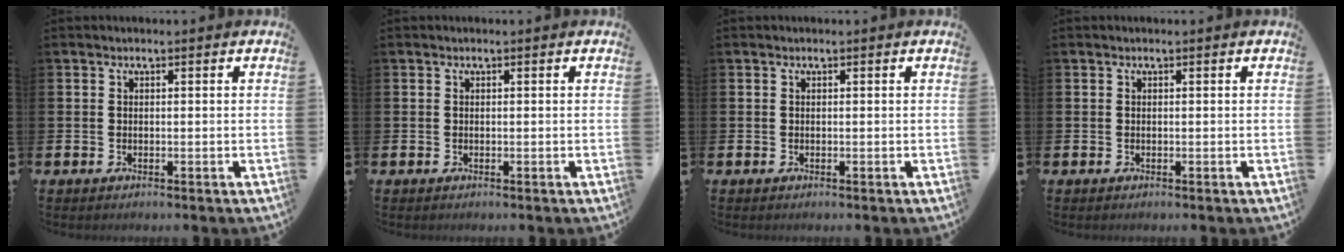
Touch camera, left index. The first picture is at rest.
{"total": 0.0}
{"total": 0.0}
{"total": 0.0}